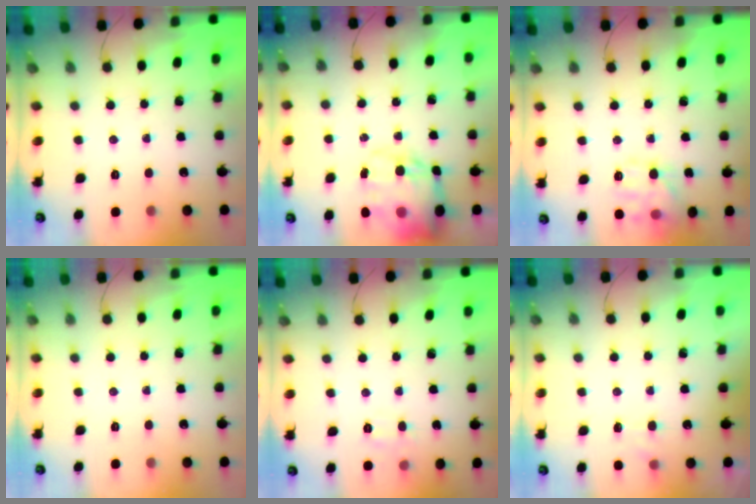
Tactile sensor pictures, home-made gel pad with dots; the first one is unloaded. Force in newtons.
{"total": 18.9, "press": 18.4, "slide": 4.2}
{"total": 13.0, "press": 13.0, "slide": 0.1}
{"total": 0.0}
{"total": 6.0, "press": 5.8, "slide": 1.5}
{"total": 5.9, "press": 5.7, "slide": 1.6}